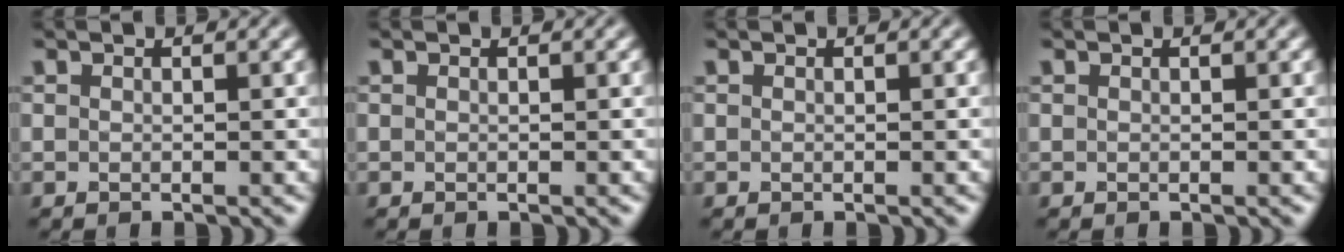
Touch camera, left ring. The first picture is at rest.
{"total": 0.0}
{"total": 0.0}
{"total": 0.0}